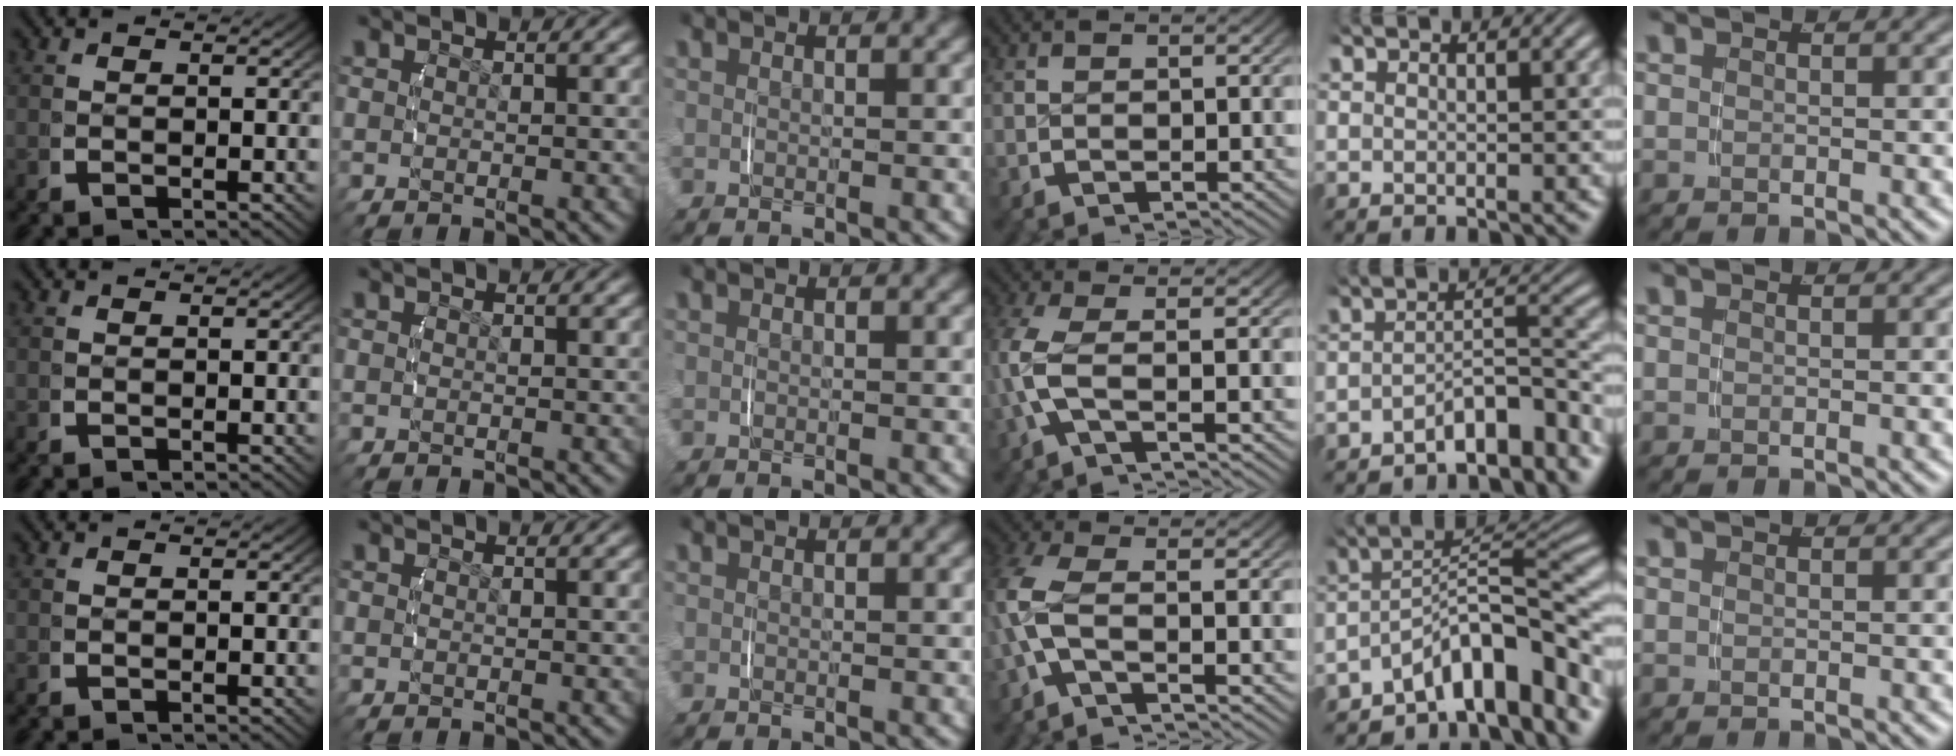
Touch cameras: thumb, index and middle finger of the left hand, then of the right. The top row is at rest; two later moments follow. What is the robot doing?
{"motion": "lift_and_place", "object": "toothpaste"}